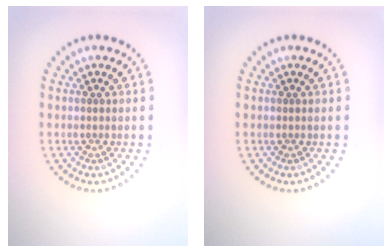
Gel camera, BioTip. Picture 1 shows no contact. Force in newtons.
{"total": 0.0}